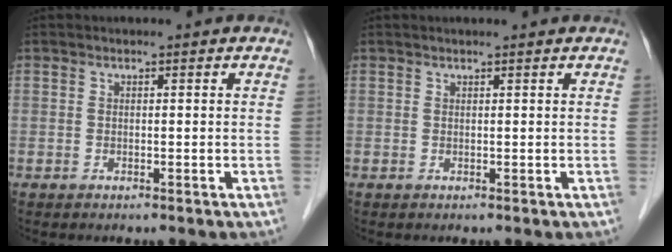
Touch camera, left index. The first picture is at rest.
{"total": 1.2, "force": [1.1, 0.0, 0.5], "torque": [-0.007, 0.011, 0.017]}